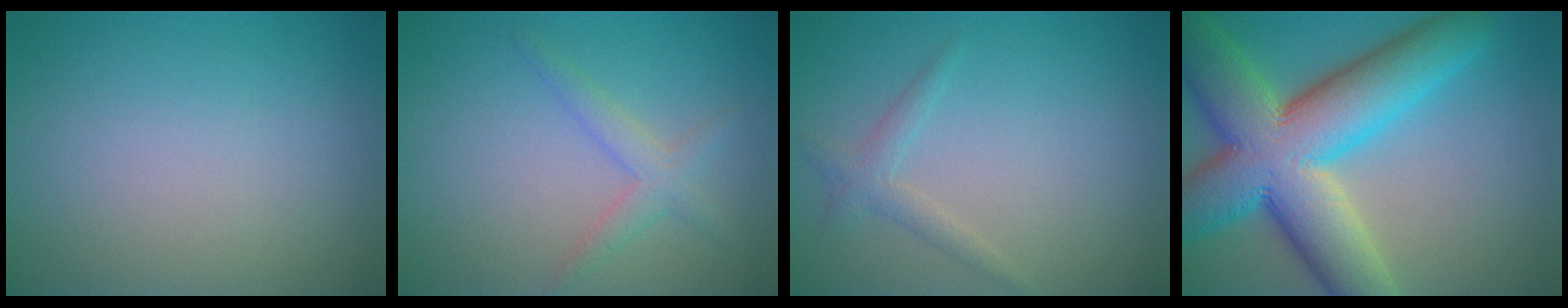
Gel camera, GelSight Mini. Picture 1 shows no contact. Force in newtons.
{"total": 2.1, "press": 2.1, "slide": 0.1}
{"total": 1.7, "press": 1.7, "slide": 0.1}
{"total": 14.0, "press": 14.0, "slide": 0.9}